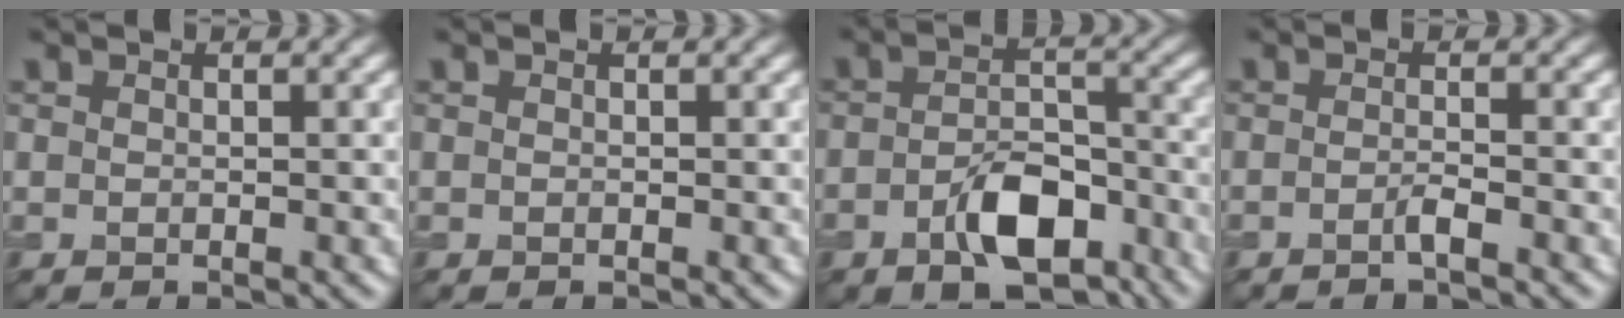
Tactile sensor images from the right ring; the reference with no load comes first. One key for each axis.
{"total": 0.0}
{"total": 6.4, "fx": -3.2, "fy": 3.4, "fz": 4.4, "tx": -0.072, "ty": -0.001, "tz": -0.054}
{"total": 1.4, "fx": -0.7, "fy": 0.2, "fz": 1.2, "tx": -0.018, "ty": 0.002, "tz": -0.018}